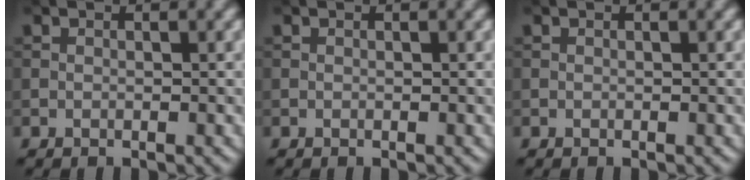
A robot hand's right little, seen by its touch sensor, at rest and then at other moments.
{"total": 0.0}
{"total": 0.0}